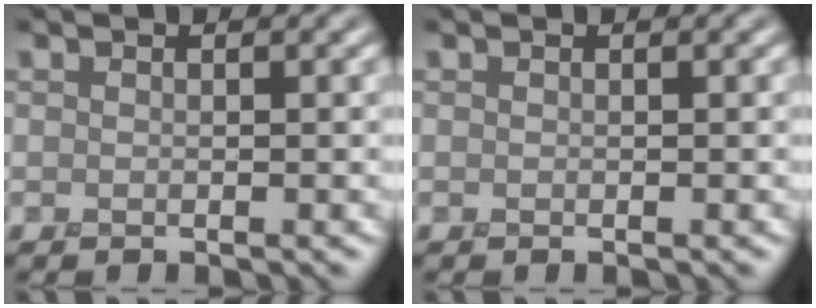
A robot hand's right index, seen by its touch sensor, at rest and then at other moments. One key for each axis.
{"total": 0.0}